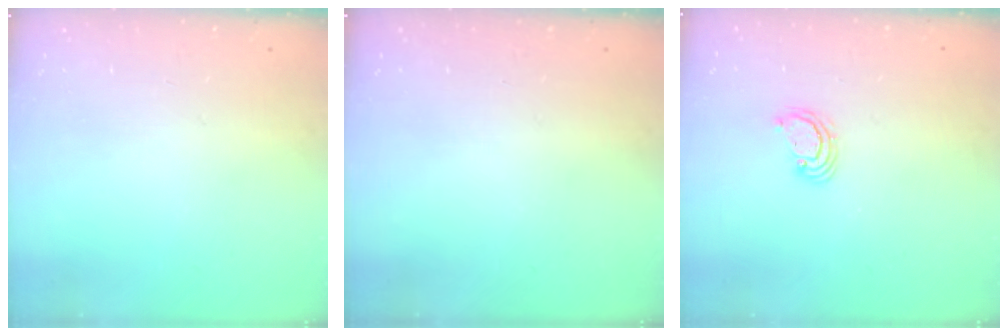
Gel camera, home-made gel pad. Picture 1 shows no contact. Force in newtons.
{"total": 0.0}
{"total": 3.5, "press": 3.5, "slide": 0.3}